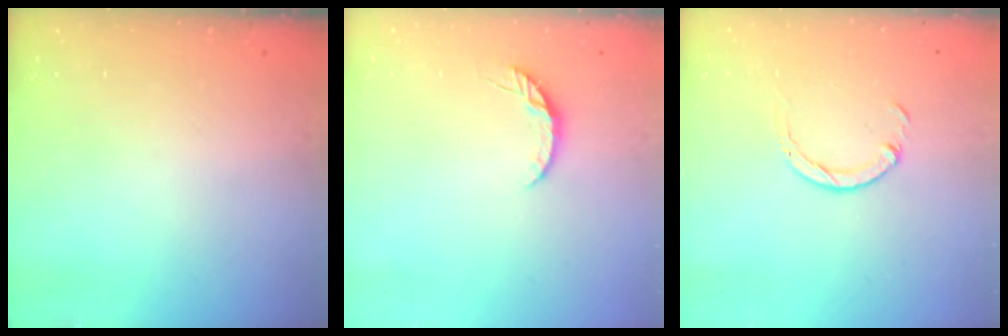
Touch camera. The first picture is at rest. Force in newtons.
{"total": 4.6, "press": 4.6, "slide": 0.6}
{"total": 4.6, "press": 4.6, "slide": 0.3}